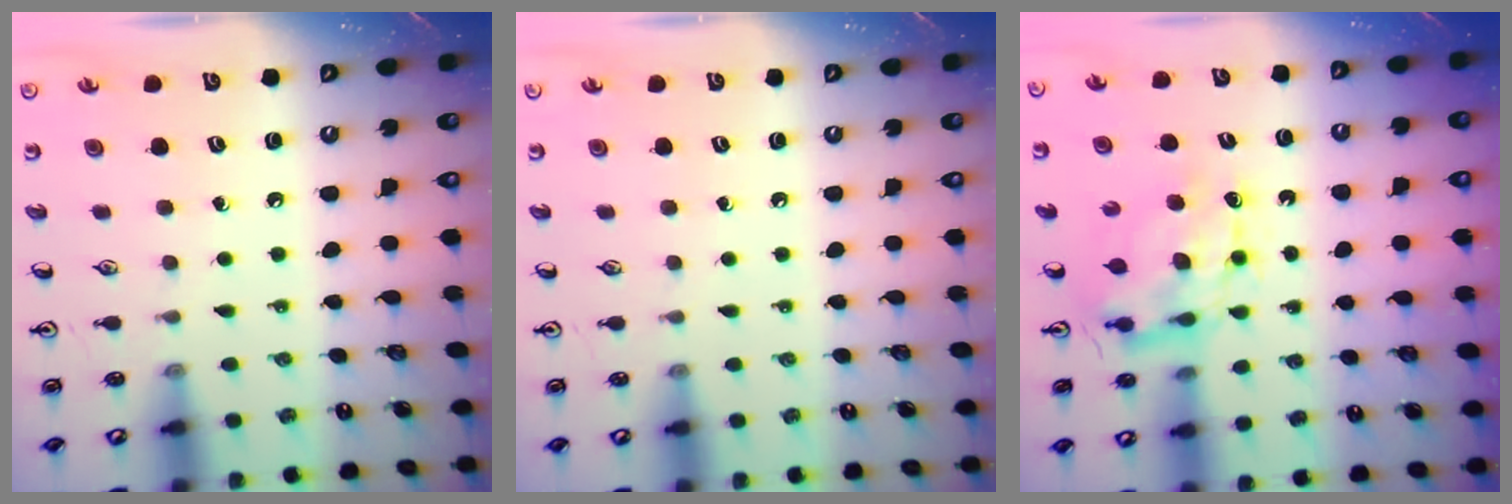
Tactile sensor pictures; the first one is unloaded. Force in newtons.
{"total": 0.0}
{"total": 7.7, "press": 7.7, "slide": 0.5}